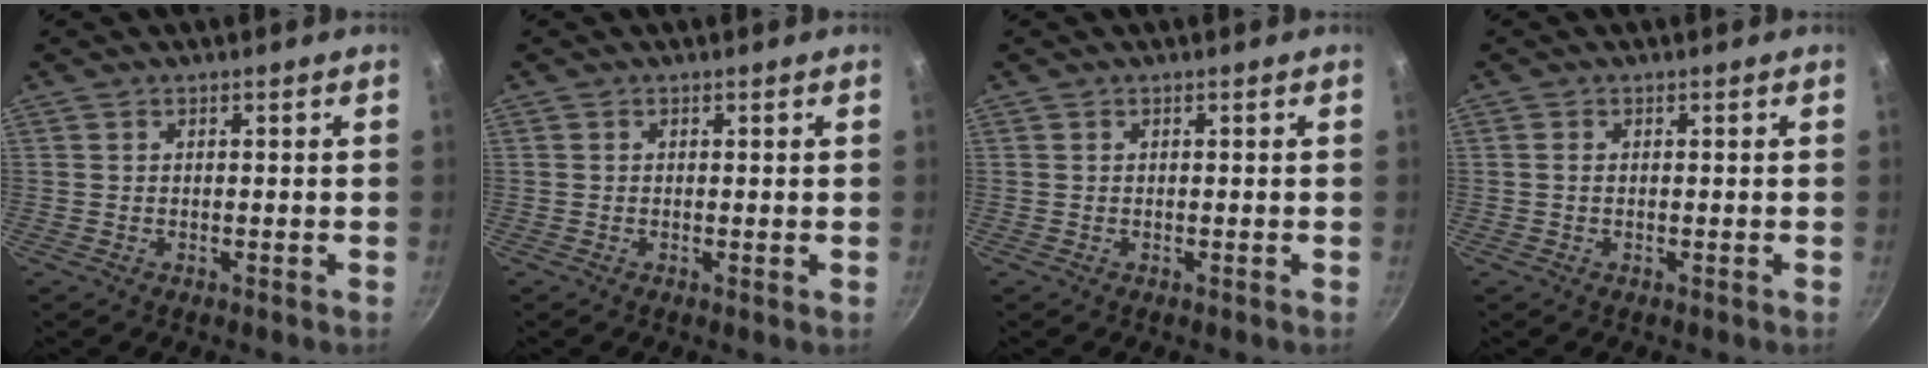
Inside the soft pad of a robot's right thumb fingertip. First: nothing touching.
{"total": 0.0}
{"total": 0.0}
{"total": 0.7, "force": [0.0, 0.5, 0.5], "torque": [-0.010, 0.002, -0.002]}